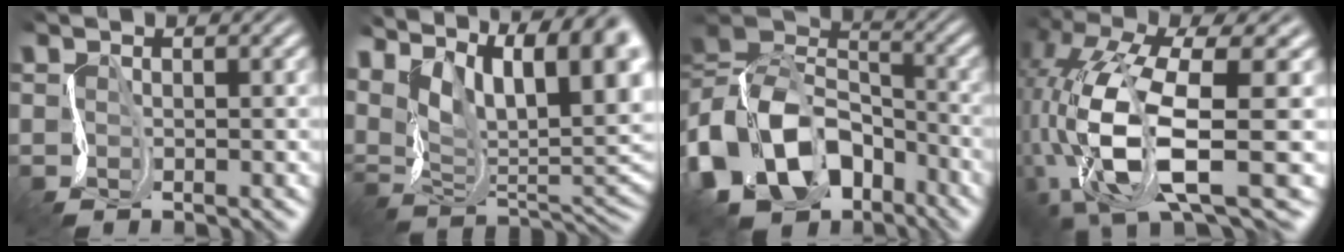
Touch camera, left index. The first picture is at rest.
{"total": 16.1, "force": [7.7, 7.6, 11.9], "torque": [-0.191, 0.055, 0.117]}
{"total": 14.5, "force": [-7.1, 10.3, 7.5], "torque": [-0.178, -0.005, -0.139]}
{"total": 12.0, "force": [-3.1, 5.0, 10.4], "torque": [-0.233, -0.018, -0.054]}